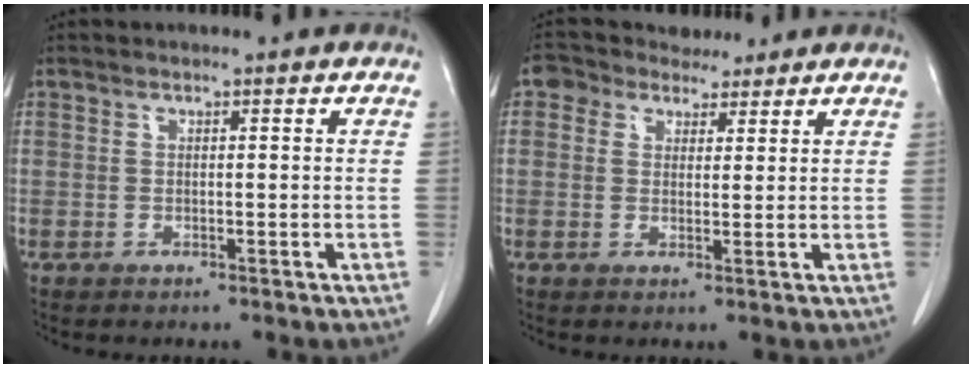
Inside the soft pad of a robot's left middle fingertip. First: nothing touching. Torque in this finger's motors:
{"motor_torque": [0.19, -0.19, -0.04, -0.01]}